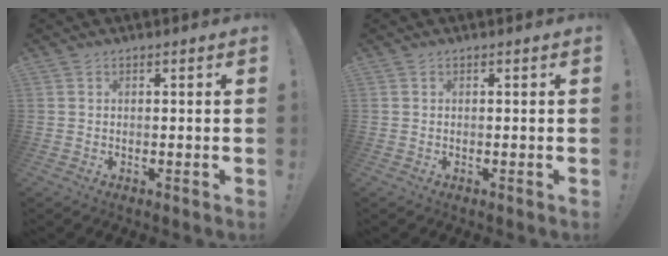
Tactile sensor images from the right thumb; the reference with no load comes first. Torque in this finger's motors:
{"motor_torque": [-0.11, 0.11, 0.00, 0.00, 0.00]}